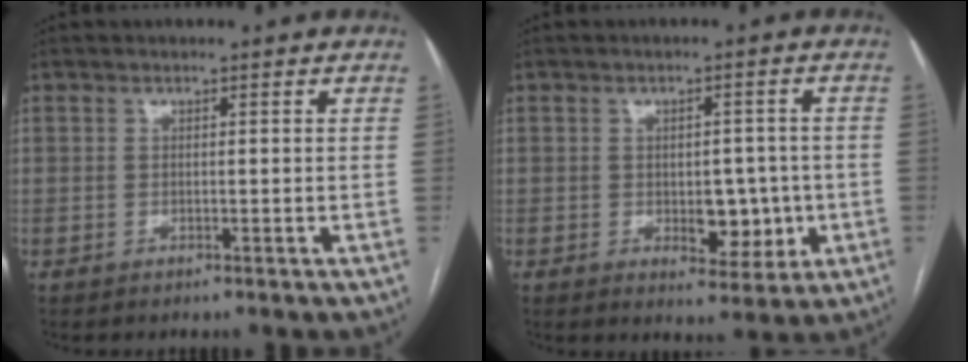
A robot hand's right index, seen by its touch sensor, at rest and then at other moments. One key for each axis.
{"total": 6.3, "fx": -1.1, "fy": 3.5, "fz": 5.1, "tx": -0.057, "ty": 0.006, "tz": -0.006}